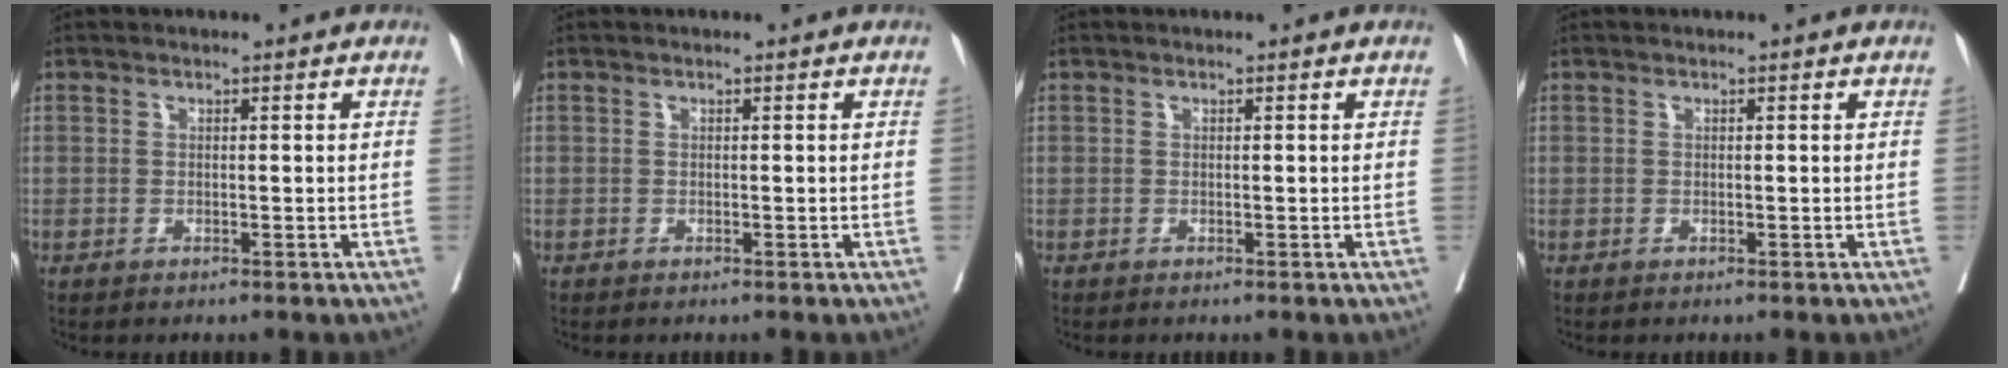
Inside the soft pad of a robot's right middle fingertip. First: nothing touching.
{"total": 0.0}
{"total": 0.0}
{"total": 0.0}